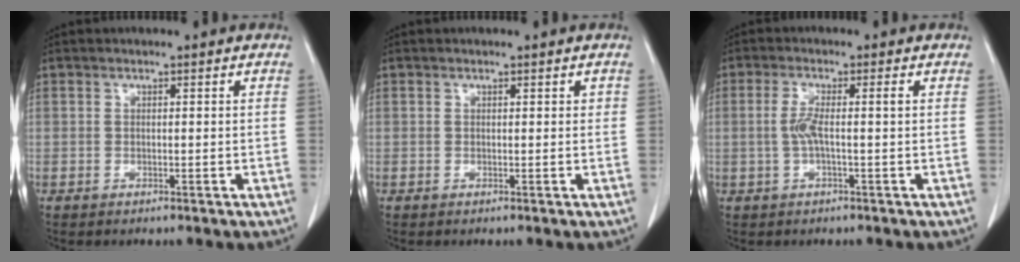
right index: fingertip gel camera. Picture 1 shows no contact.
{"total": 0.5, "force": [0.3, 0.4, 0.3], "torque": [0.001, 0.002, 0.001]}
{"total": 3.4, "force": [-0.2, 0.1, 3.4], "torque": [-0.077, 0.008, -0.004]}